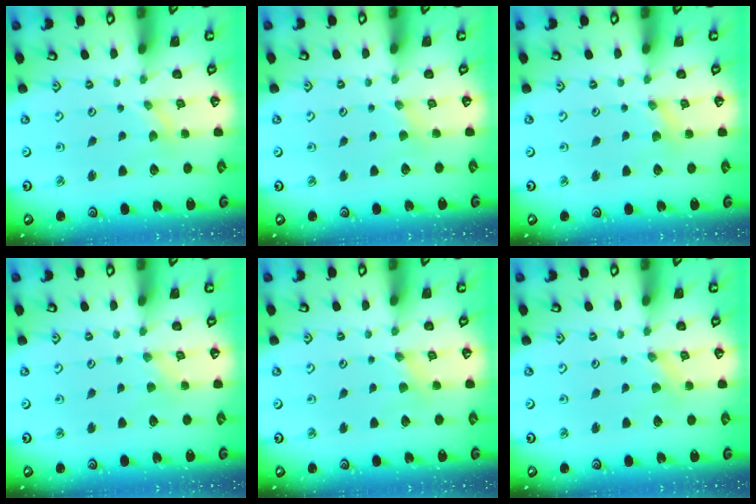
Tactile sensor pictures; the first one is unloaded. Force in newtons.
{"total": 1.6, "press": 1.5, "slide": 0.3}
{"total": 1.4, "press": 1.4, "slide": 0.3}
{"total": 1.1, "press": 1.0, "slide": 0.2}
{"total": 2.1, "press": 2.0, "slide": 0.4}
{"total": 1.0, "press": 1.0, "slide": 0.2}